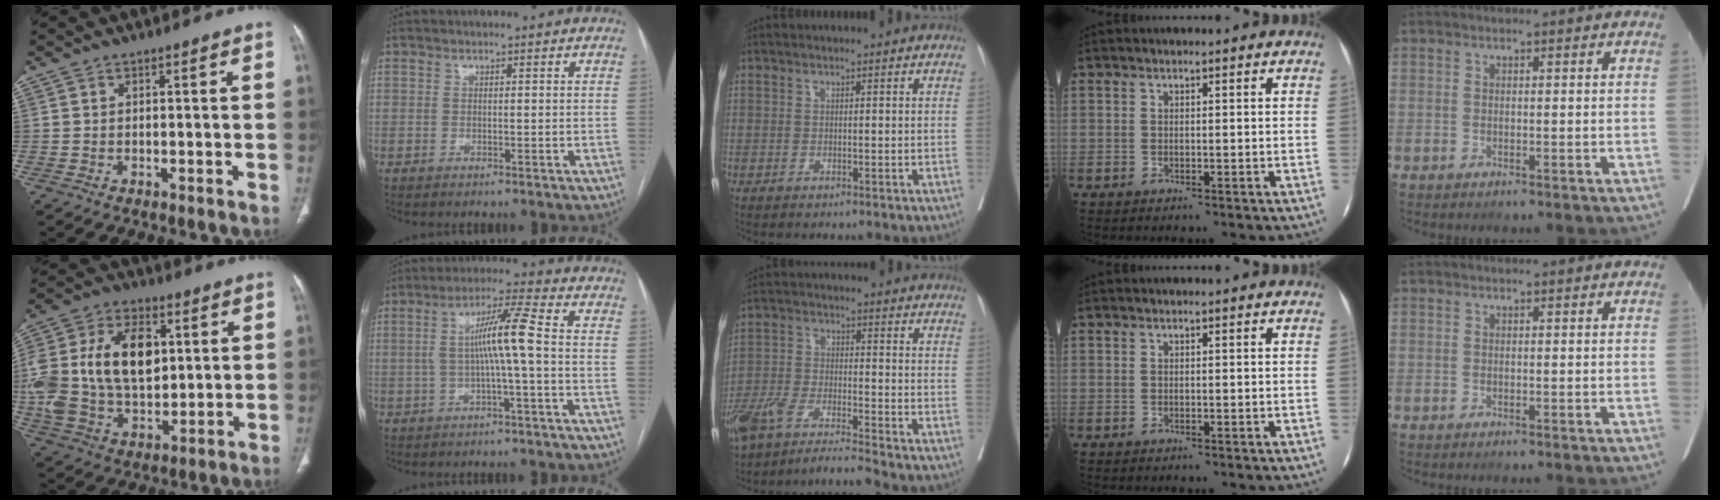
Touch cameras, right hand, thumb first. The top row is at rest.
{"thumb": {"total": 23.7, "force": [3.7, 15.5, 17.6], "torque": [-0.362, 0.007, 0.075]}, "index": {"total": 7.7, "force": [-0.5, -0.4, 7.7], "torque": [-0.141, 0.023, -0.008]}, "middle": {"total": 8.3, "force": [-7.4, -0.8, 3.6], "torque": [-0.065, -0.010, -0.135]}}